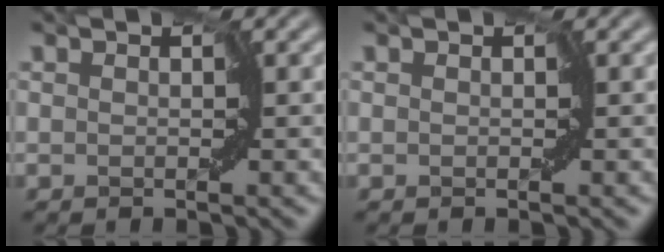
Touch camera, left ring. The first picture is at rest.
{"total": 0.0}